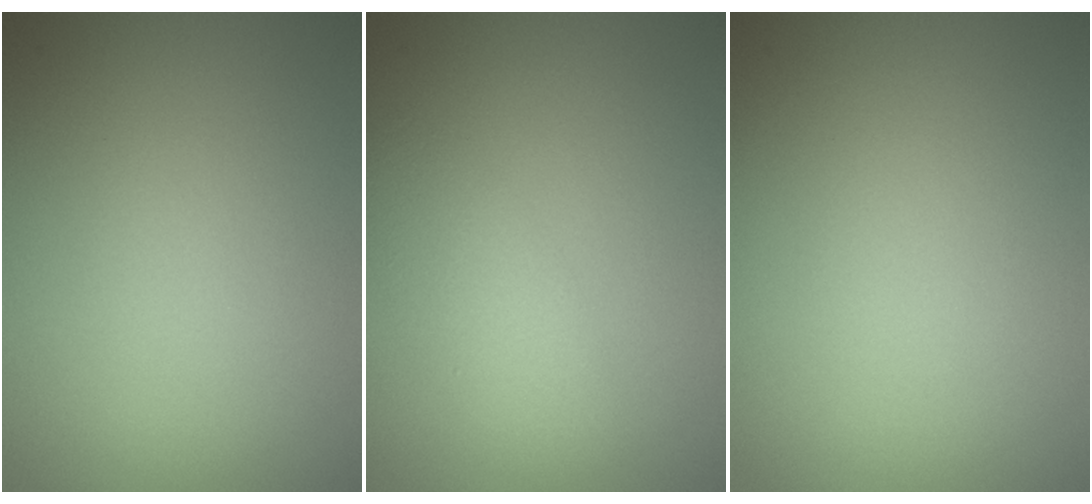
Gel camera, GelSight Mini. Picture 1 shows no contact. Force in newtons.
{"total": 2.5, "press": 2.5, "slide": 0.1}
{"total": 0.0}